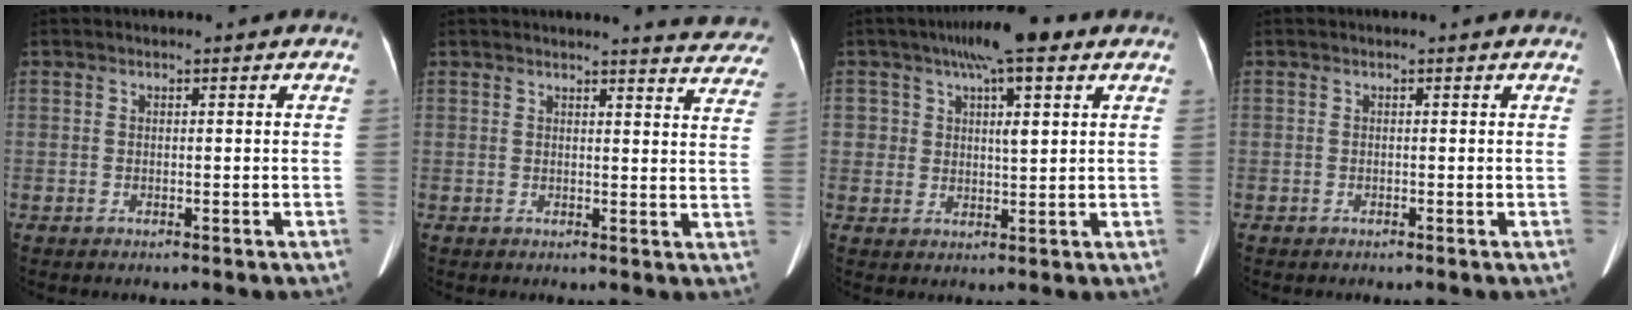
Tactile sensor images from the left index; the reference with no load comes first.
{"total": 10.8, "force": [10.4, 1.2, 2.6], "torque": [-0.008, -0.048, 0.086]}
{"total": 8.0, "force": [4.5, 3.0, 5.9], "torque": [-0.089, 0.019, 0.068]}
{"total": 0.0}